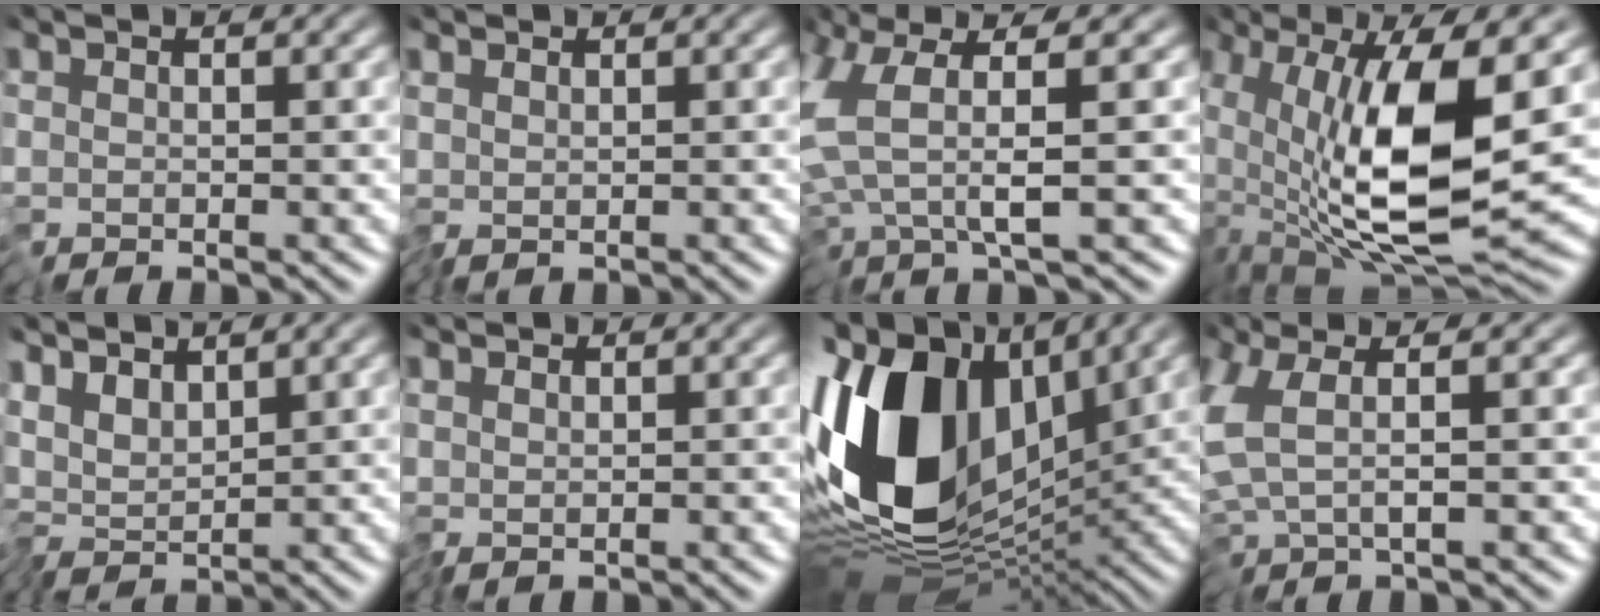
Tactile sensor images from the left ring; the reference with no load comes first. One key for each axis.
{"total": 0.8, "fx": 0.3, "fy": 0.7, "fz": 0.3, "tx": -0.011, "ty": -0.001, "tz": 0.003}
{"total": 4.8, "fx": -0.3, "fy": 1.4, "fz": 4.6, "tx": -0.109, "ty": -0.006, "tz": -0.011}
{"total": 13.8, "fx": -0.7, "fy": 5.9, "fz": 12.5, "tx": -0.238, "ty": -0.035, "tz": -0.009}
{"total": 2.4, "fx": 1.0, "fy": 1.4, "fz": 1.7, "tx": -0.036, "ty": -0.004, "tz": 0.008}
{"total": 1.1, "fx": 0.2, "fy": 1.0, "fz": 0.4, "tx": -0.013, "ty": 0.000, "tz": -0.001}
{"total": 16.2, "fx": 0.1, "fy": 10.4, "fz": 12.5, "tx": -0.264, "ty": -0.003, "tz": -0.005}
{"total": 5.4, "fx": -0.3, "fy": 2.3, "fz": 4.9, "tx": -0.130, "ty": -0.006, "tz": -0.006}